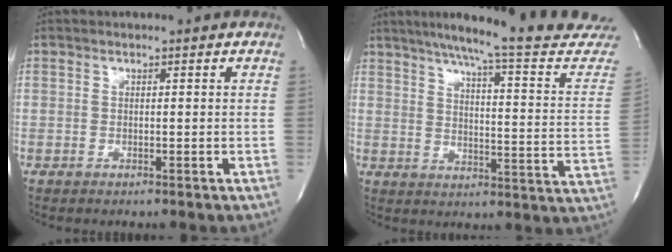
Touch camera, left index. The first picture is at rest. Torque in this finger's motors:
{"motor_torque": [-0.62, -0.71, 0.25, 0.09]}